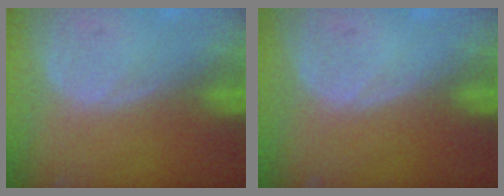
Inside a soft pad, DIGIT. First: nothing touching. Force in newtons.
{"total": 0.0}